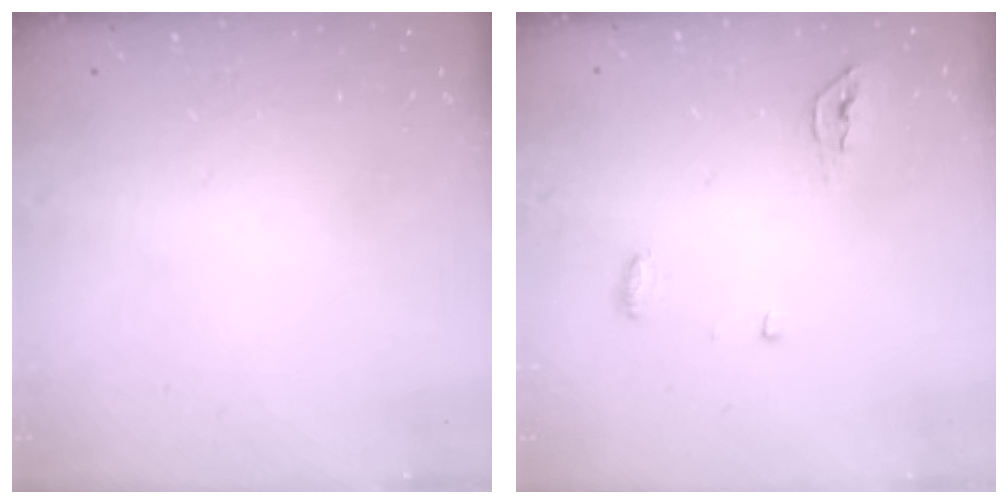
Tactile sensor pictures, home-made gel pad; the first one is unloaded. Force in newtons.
{"total": 4.3, "press": 4.2, "slide": 1.0}